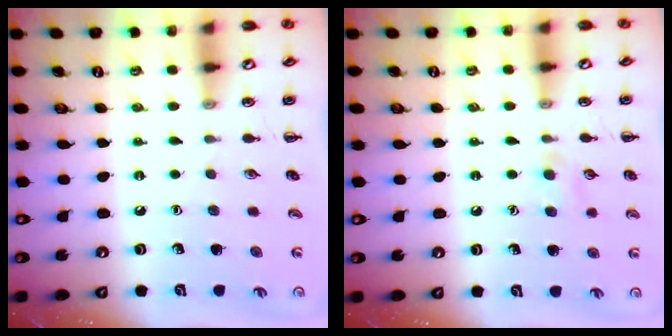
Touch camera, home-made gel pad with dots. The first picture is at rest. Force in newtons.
{"total": 5.5, "press": 5.2, "slide": 1.8}